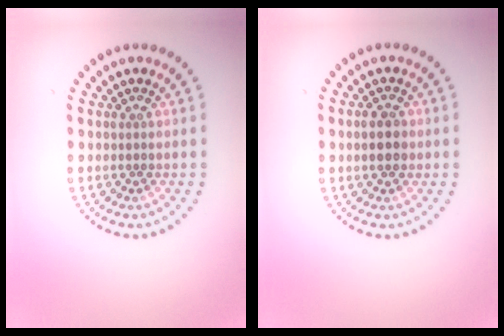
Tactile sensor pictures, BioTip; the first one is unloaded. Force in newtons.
{"total": 2.4, "press": 2.4, "slide": 0.1}